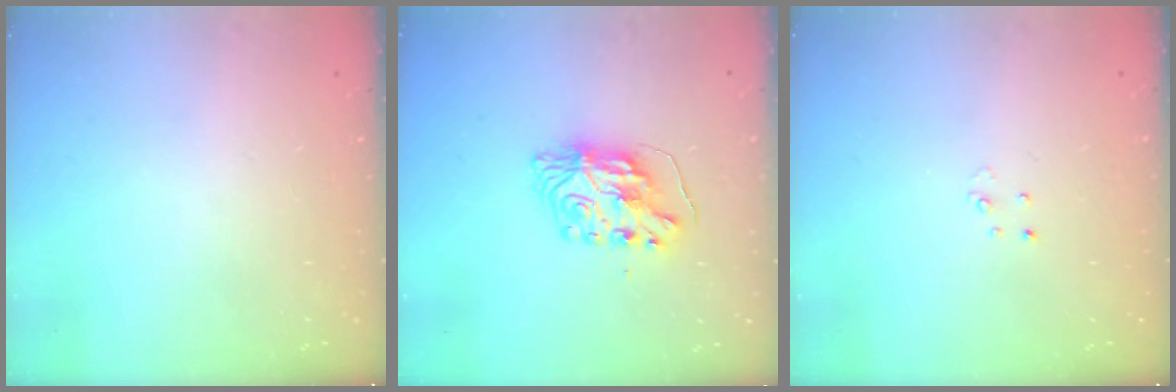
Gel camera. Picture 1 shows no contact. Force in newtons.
{"total": 8.3, "press": 8.3, "slide": 0.8}
{"total": 2.6, "press": 2.6, "slide": 0.3}